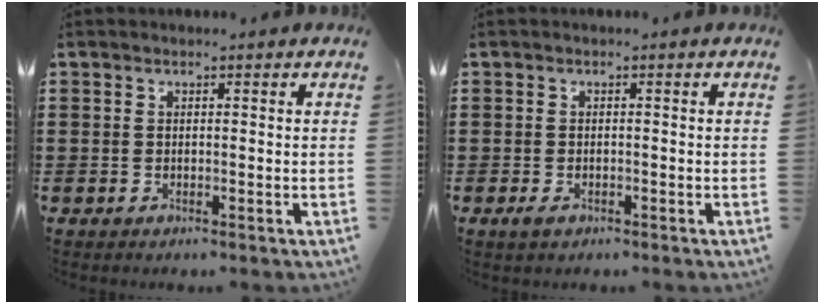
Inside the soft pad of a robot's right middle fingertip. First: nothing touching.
{"total": 0.9, "force": [-0.4, 0.4, 0.6], "torque": [-0.012, -0.002, -0.008]}